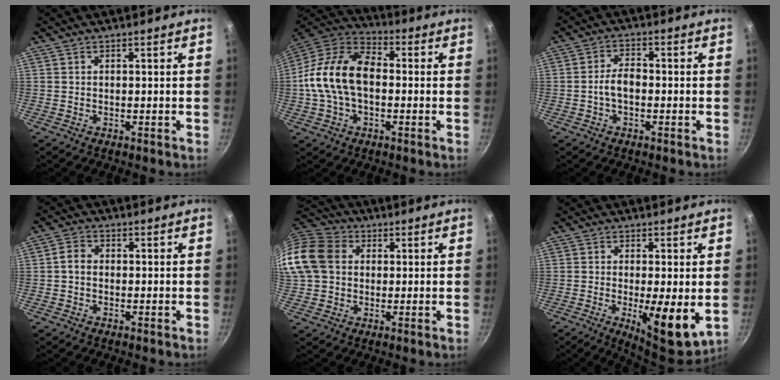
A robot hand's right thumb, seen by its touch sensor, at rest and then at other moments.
{"total": 16.3, "force": [-0.5, 10.4, 12.5], "torque": [-0.209, 0.039, -0.026]}
{"total": 4.4, "force": [-1.0, 2.5, 3.5], "torque": [-0.057, 0.022, -0.021]}
{"total": 2.9, "force": [-0.2, 2.2, 1.8], "torque": [-0.035, 0.011, -0.011]}
{"total": 15.9, "force": [2.1, 12.9, 9.0], "torque": [-0.180, 0.033, 0.025]}
{"total": 9.7, "force": [-1.5, 2.4, 9.2], "torque": [-0.135, -0.013, -0.013]}